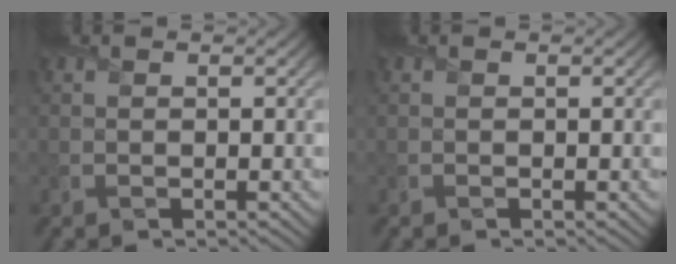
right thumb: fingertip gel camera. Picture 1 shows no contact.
{"total": 0.0}